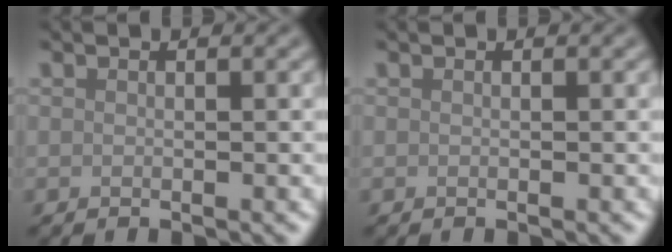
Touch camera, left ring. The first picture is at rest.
{"total": 0.0}